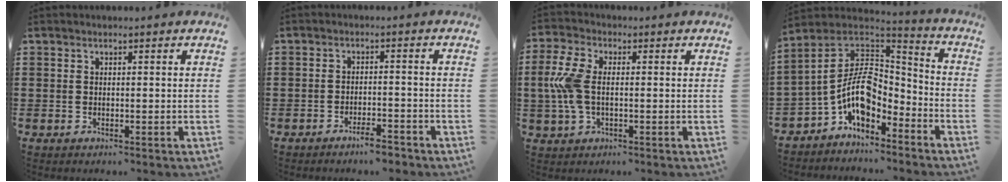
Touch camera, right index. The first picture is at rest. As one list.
[{"total": 3.3, "force": [-2.9, 0.3, 1.5], "torque": [-0.027, 0.003, -0.056]}, {"total": 7.2, "force": [-0.2, 3.8, 6.1], "torque": [-0.165, -0.005, -0.015]}, {"total": 10.5, "force": [-3.5, 5.8, 8.1], "torque": [-0.184, -0.007, -0.076]}]